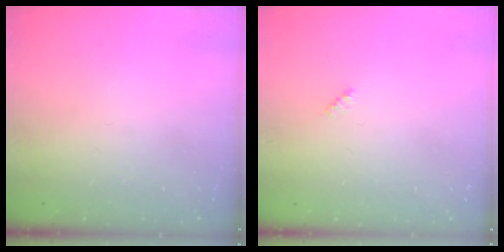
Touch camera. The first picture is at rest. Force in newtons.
{"total": 2.4, "press": 2.4, "slide": 0.5}